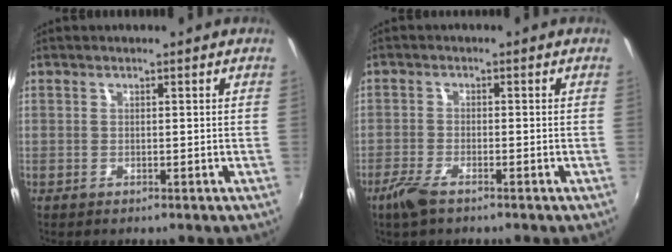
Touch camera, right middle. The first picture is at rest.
{"total": 4.2, "force": [-3.0, 1.1, 2.7], "torque": [-0.073, -0.008, -0.061]}